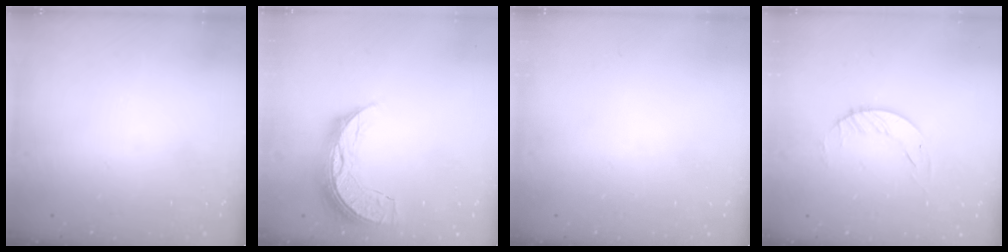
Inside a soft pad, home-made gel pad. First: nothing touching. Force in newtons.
{"total": 11.2, "press": 11.2, "slide": 0.9}
{"total": 0.0}
{"total": 2.5, "press": 2.5, "slide": 0.3}